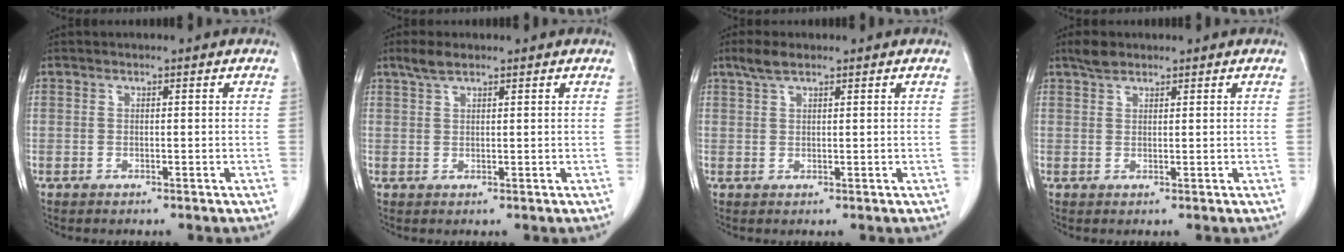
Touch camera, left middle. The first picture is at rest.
{"total": 2.6, "force": [2.0, 0.6, 1.5], "torque": [-0.037, 0.008, 0.041]}
{"total": 2.8, "force": [2.1, 0.7, 1.7], "torque": [-0.042, 0.009, 0.044]}
{"total": 2.3, "force": [1.9, 0.9, 0.9], "torque": [-0.021, 0.006, 0.034]}